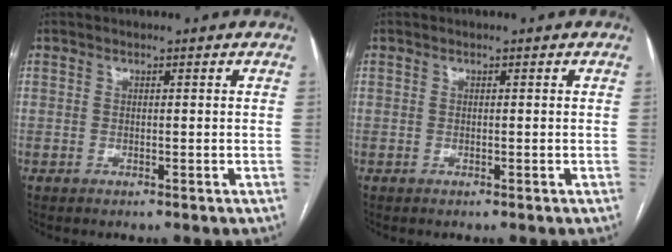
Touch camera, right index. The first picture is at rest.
{"total": 0.0}